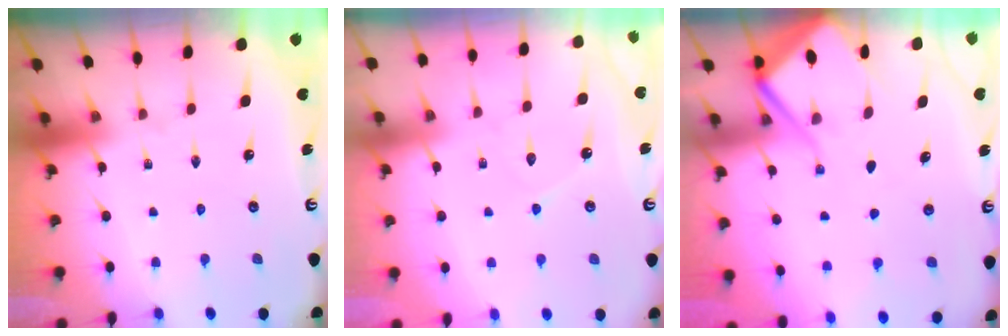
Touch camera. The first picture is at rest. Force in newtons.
{"total": 6.2, "press": 6.2, "slide": 0.5}
{"total": 7.2, "press": 7.1, "slide": 0.8}